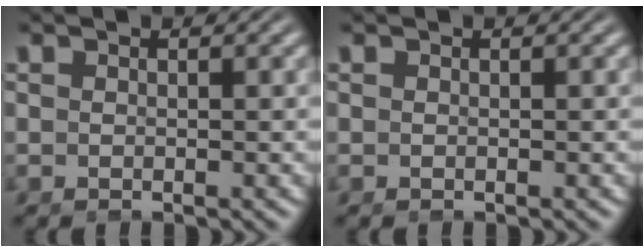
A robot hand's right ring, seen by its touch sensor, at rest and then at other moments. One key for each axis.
{"total": 0.0}